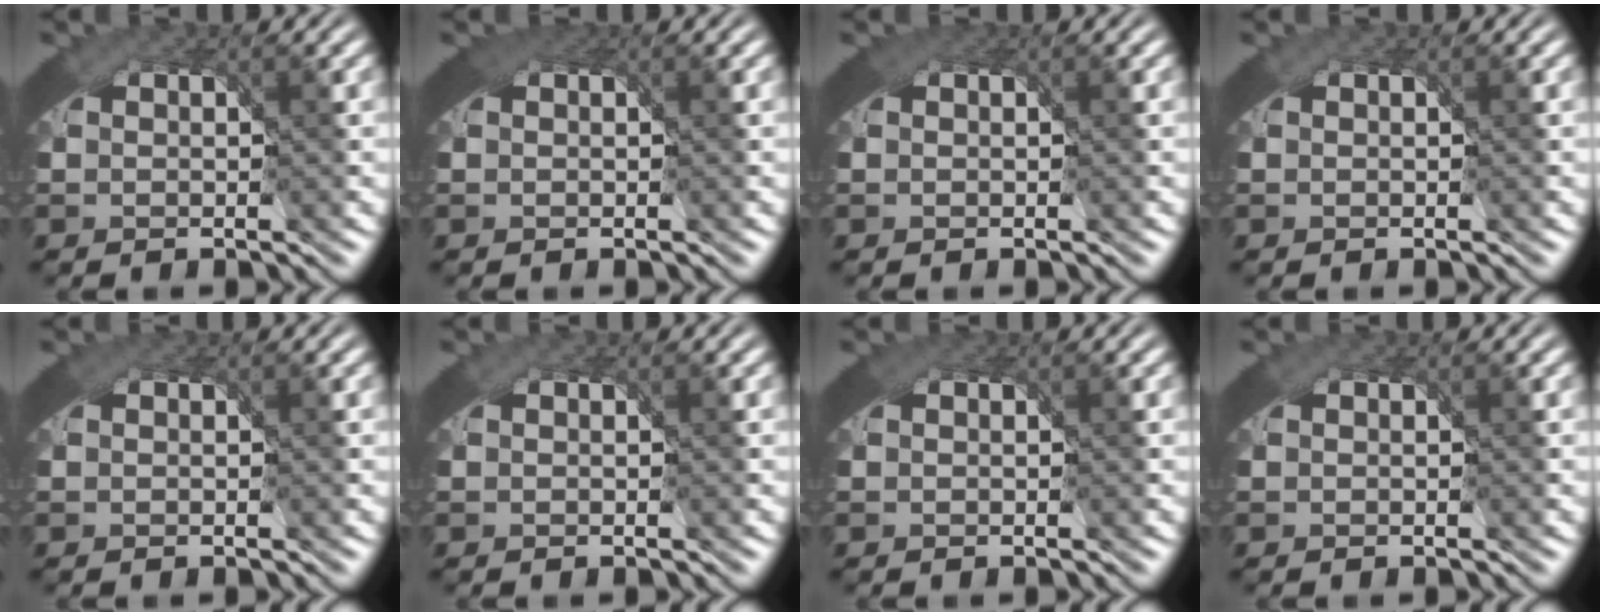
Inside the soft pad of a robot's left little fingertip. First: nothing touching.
{"total": 0.6, "force": [0.2, 0.4, 0.5], "torque": [-0.007, 0.006, -0.001]}
{"total": 0.0}
{"total": 0.0}
{"total": 0.0}
{"total": 0.0}
{"total": 0.0}
{"total": 0.0}